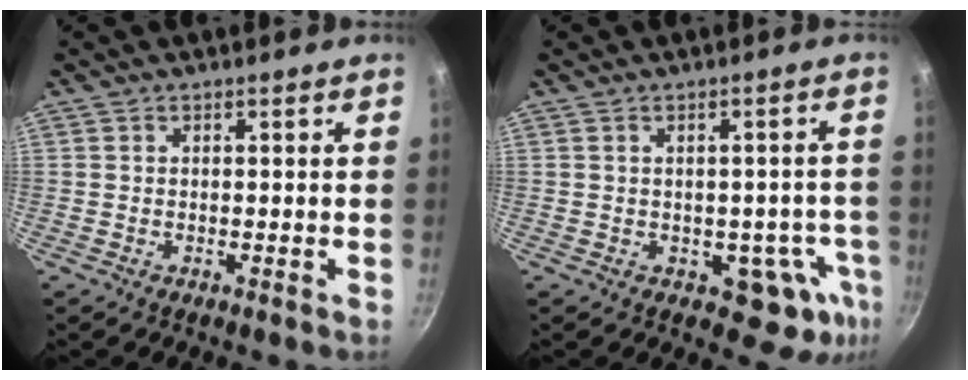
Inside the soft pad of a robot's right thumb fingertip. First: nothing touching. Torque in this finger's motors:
{"motor_torque": [1.26, 0.83, -0.24, -0.13, 0.08]}